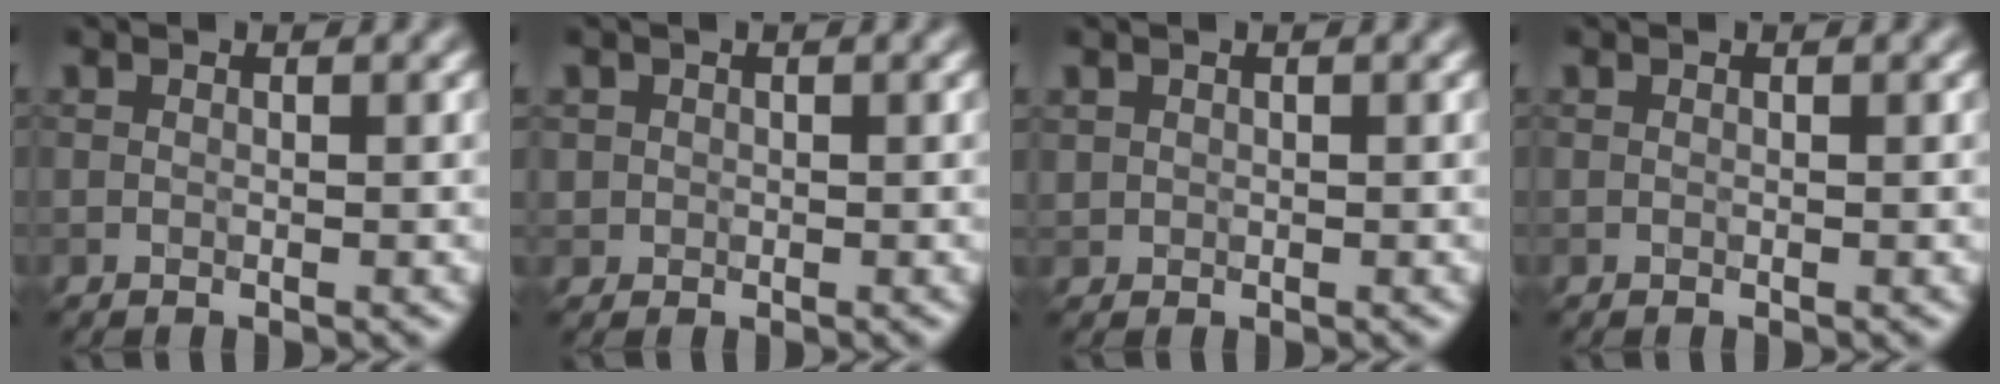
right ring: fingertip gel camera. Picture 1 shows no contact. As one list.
[{"total": 0.9, "force": [0.1, 0.9, 0.0], "torque": [0.013, -0.003, 0.000]}, {"total": 0.7, "force": [0.3, 0.7, 0.0], "torque": [0.005, -0.003, 0.007]}, {"total": 0.0}]